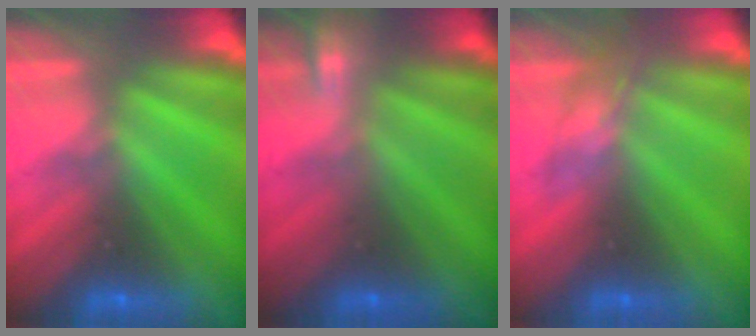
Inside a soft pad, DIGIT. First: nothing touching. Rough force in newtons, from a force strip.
{"total": 2.1}
{"total": 2.3}